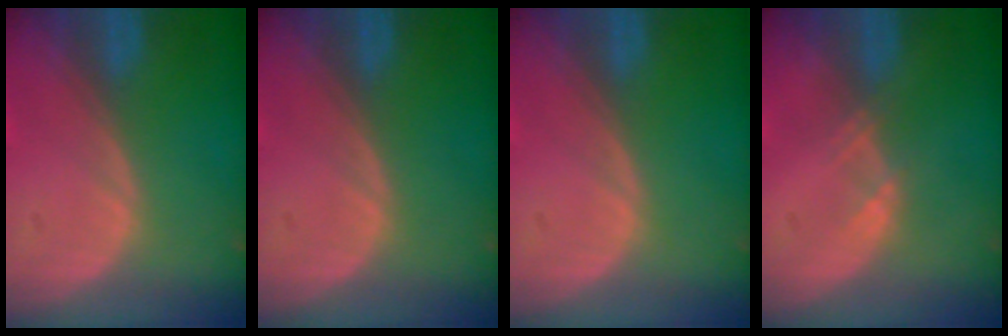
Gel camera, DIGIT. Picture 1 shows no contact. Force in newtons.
{"total": 0.0}
{"total": 0.0}
{"total": 1.1, "press": 1.0, "slide": 0.2}